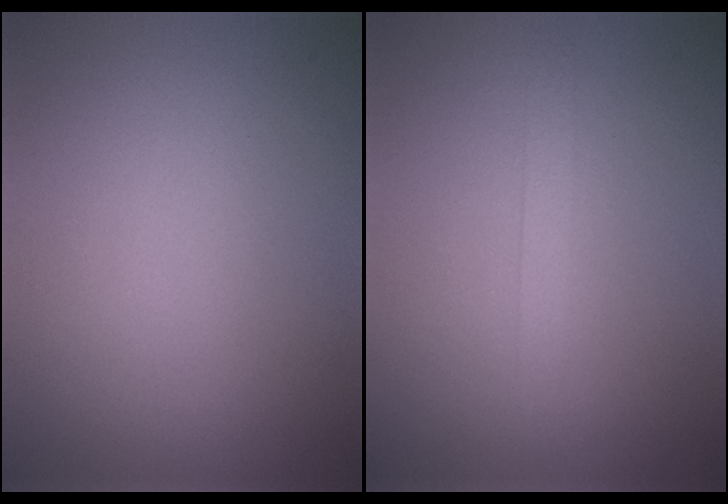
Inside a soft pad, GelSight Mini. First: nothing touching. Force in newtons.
{"total": 1.3, "press": 1.3, "slide": 0.0}